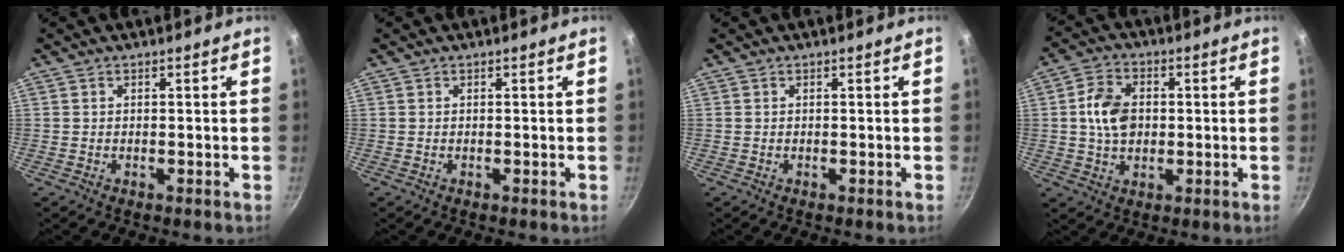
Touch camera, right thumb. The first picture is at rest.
{"total": 0.0}
{"total": 0.0}
{"total": 8.3, "force": [0.5, 6.0, 5.8], "torque": [-0.090, 0.011, 0.004]}